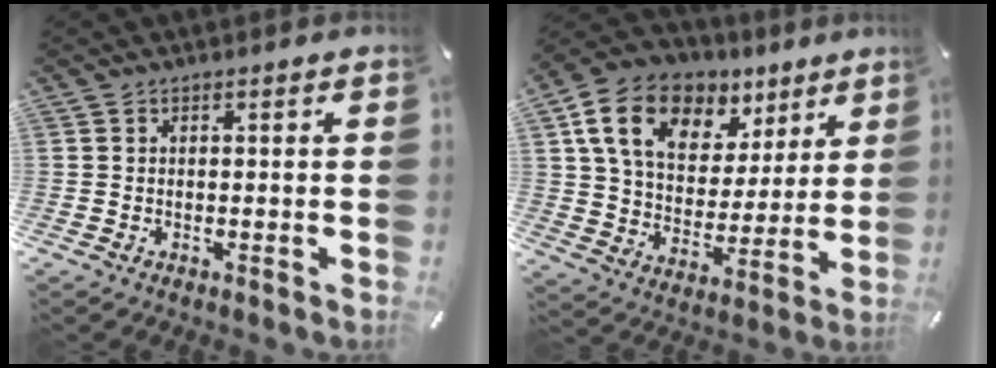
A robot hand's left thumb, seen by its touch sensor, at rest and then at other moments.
{"total": 15.6, "force": [8.8, 10.6, 7.4], "torque": [-0.149, -0.030, 0.164]}